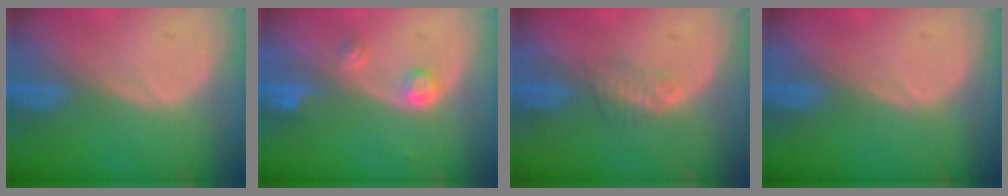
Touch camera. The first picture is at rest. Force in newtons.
{"total": 3.0, "press": 2.8, "slide": 0.9}
{"total": 2.3, "press": 2.1, "slide": 0.8}
{"total": 0.0}